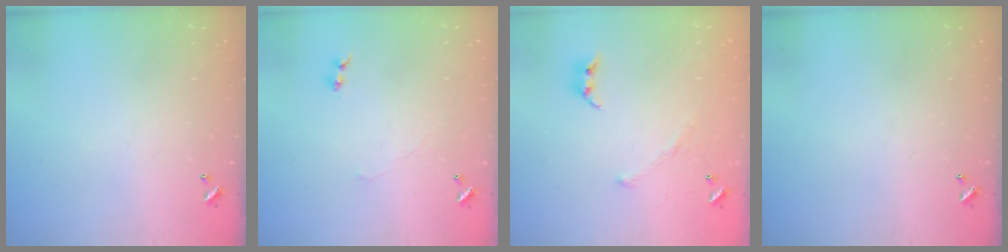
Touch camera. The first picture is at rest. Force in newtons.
{"total": 0.7, "press": 0.1, "slide": 0.7}
{"total": 3.6, "press": 3.5, "slide": 0.9}
{"total": 0.0}